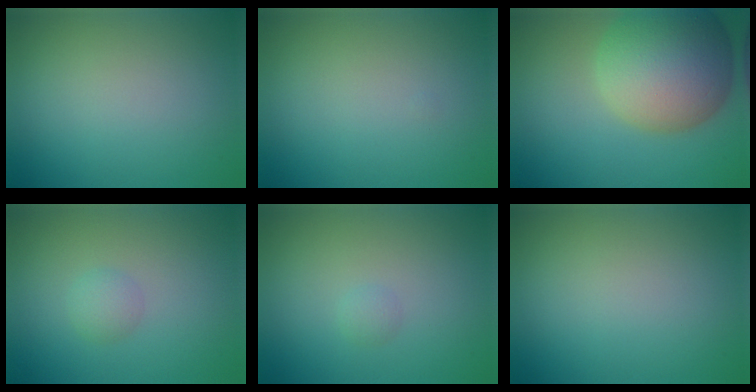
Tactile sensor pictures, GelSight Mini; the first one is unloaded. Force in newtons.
{"total": 0.0}
{"total": 12.0, "press": 12.0, "slide": 1.0}
{"total": 1.3, "press": 1.3, "slide": 0.1}
{"total": 0.7, "press": 0.7, "slide": 0.1}
{"total": 0.0}